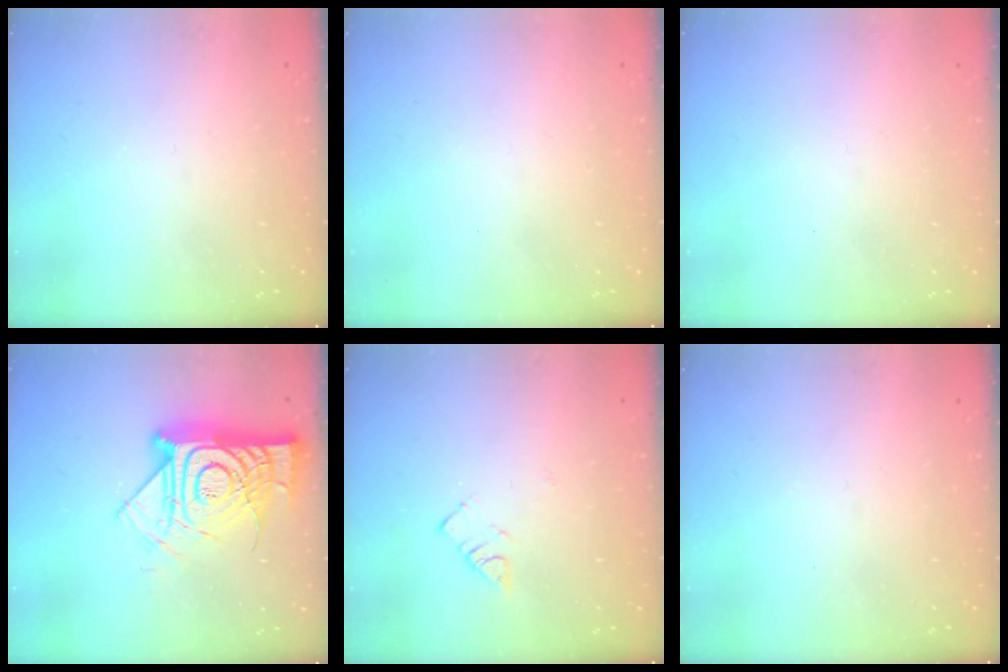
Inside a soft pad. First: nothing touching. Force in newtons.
{"total": 1.5, "press": 1.5, "slide": 0.1}
{"total": 1.6, "press": 1.6, "slide": 0.1}
{"total": 20.6, "press": 20.6, "slide": 1.9}
{"total": 2.6, "press": 2.6, "slide": 0.4}
{"total": 0.0}